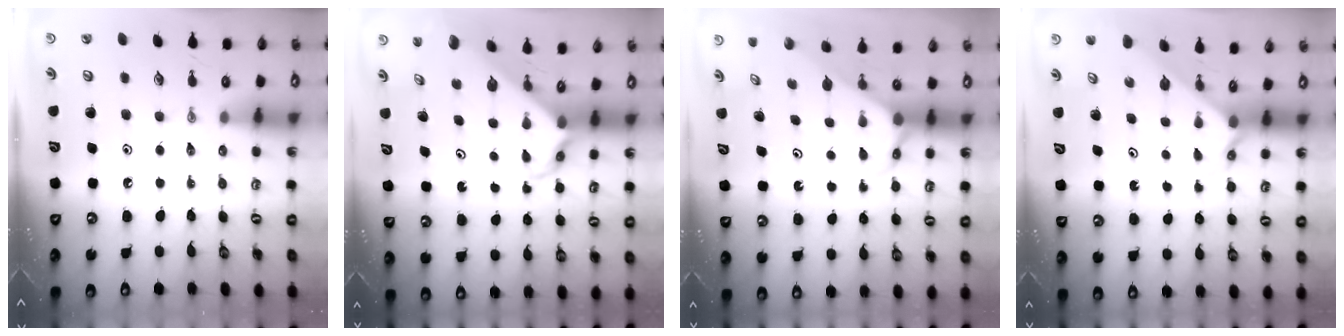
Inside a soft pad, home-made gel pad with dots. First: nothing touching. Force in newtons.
{"total": 4.4, "press": 4.4, "slide": 0.3}
{"total": 2.6, "press": 2.6, "slide": 0.1}
{"total": 2.1, "press": 2.1, "slide": 0.2}